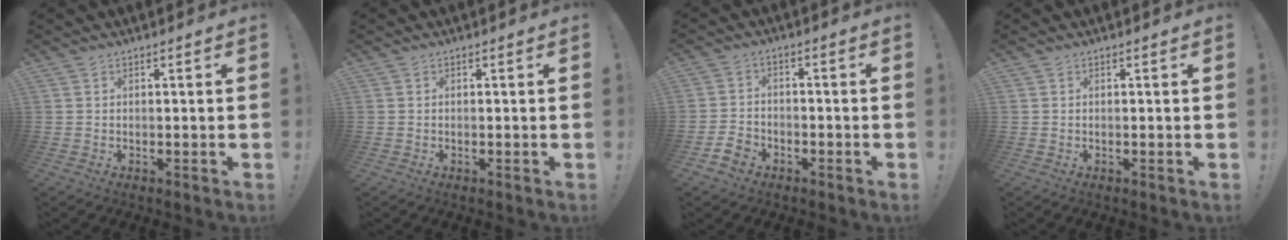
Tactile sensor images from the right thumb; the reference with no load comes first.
{"total": 0.0}
{"total": 5.8, "force": [-4.0, 3.7, 2.2], "torque": [-0.053, 0.021, -0.073]}
{"total": 0.0}